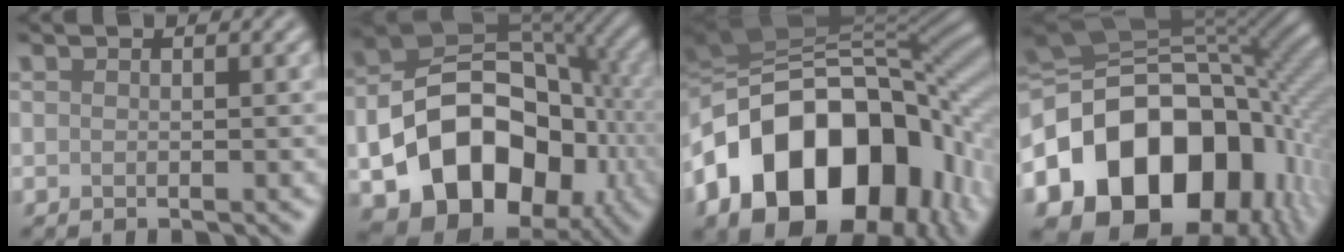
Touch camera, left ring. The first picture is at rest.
{"total": 15.7, "force": [-5.2, 11.2, 9.7], "torque": [-0.161, -0.024, -0.085]}
{"total": 17.6, "force": [-6.0, 11.7, 11.7], "torque": [-0.188, 0.006, -0.103]}
{"total": 17.8, "force": [-6.0, 13.1, 10.4], "torque": [-0.182, -0.012, -0.098]}